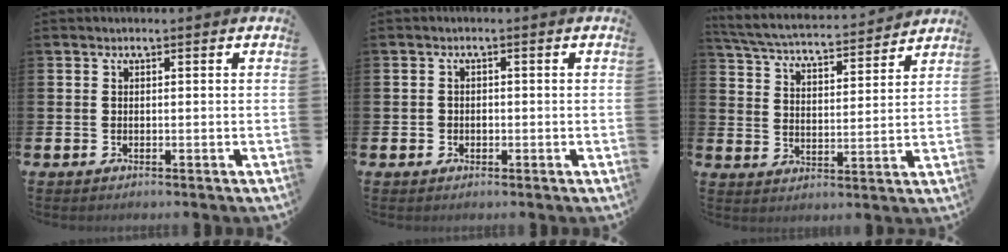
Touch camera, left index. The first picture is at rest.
{"total": 1.2, "force": [-0.4, 1.1, 0.2], "torque": [0.004, 0.004, -0.013]}
{"total": 4.9, "force": [4.7, 0.7, 1.2], "torque": [-0.046, -0.041, 0.076]}